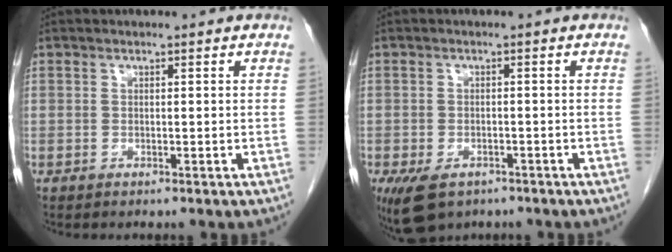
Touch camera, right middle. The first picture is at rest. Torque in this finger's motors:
{"motor_torque": [0.94, -0.66, 0.40, 0.09]}